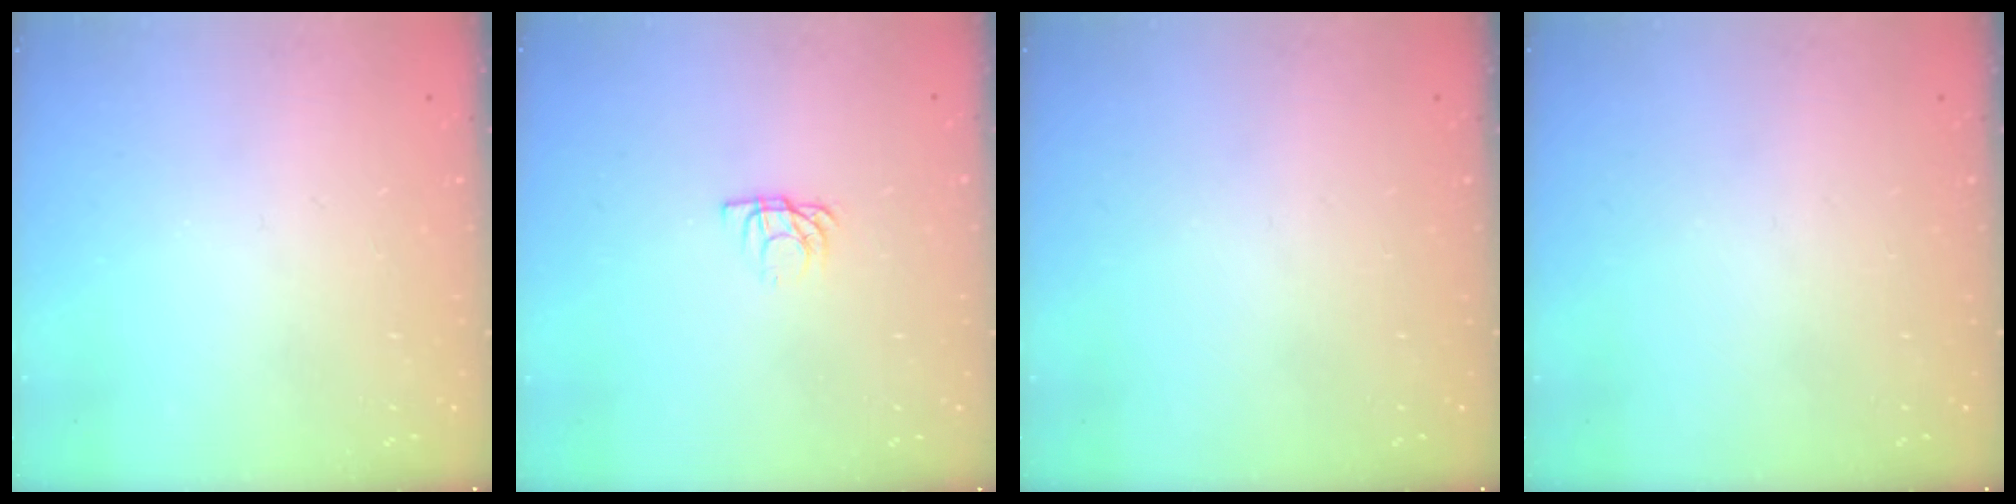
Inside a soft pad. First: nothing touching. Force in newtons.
{"total": 4.1, "press": 4.1, "slide": 0.6}
{"total": 0.0}
{"total": 0.0}